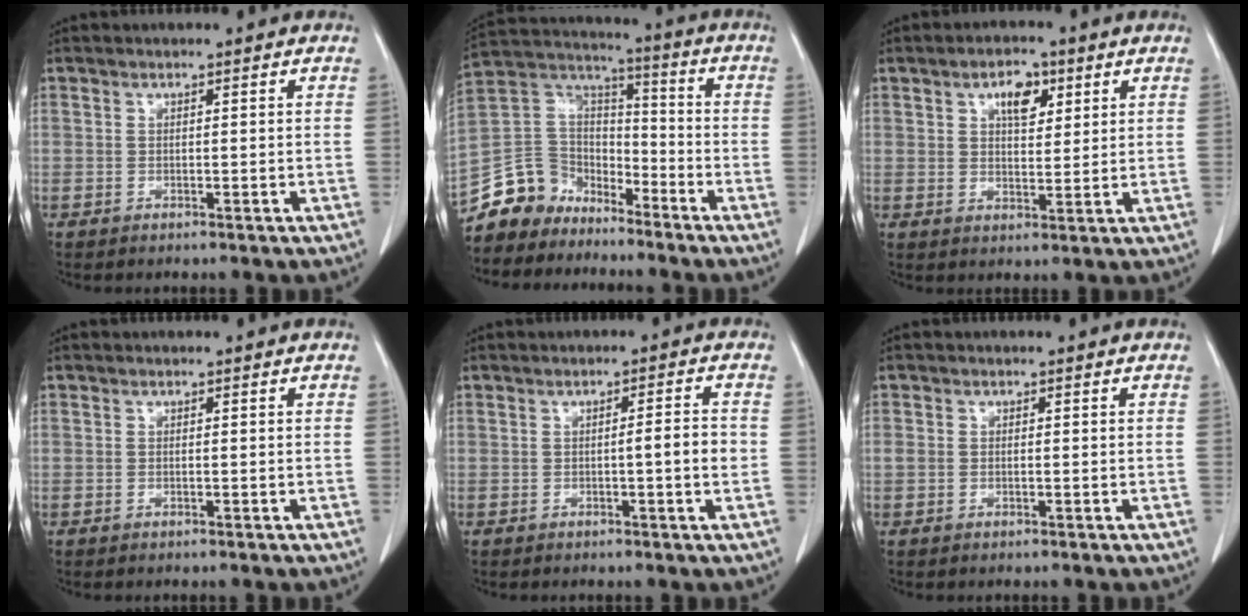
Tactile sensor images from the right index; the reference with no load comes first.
{"total": 10.7, "force": [-8.5, 6.5, 0.8], "torque": [-0.022, 0.062, -0.166]}
{"total": 5.2, "force": [2.5, 2.7, 3.8], "torque": [-0.062, 0.005, 0.041]}
{"total": 0.0}
{"total": 3.4, "force": [-0.5, 0.0, 3.3], "torque": [-0.048, 0.001, -0.009]}
{"total": 1.2, "force": [-0.1, 0.8, 0.9], "torque": [-0.022, 0.009, 0.002]}